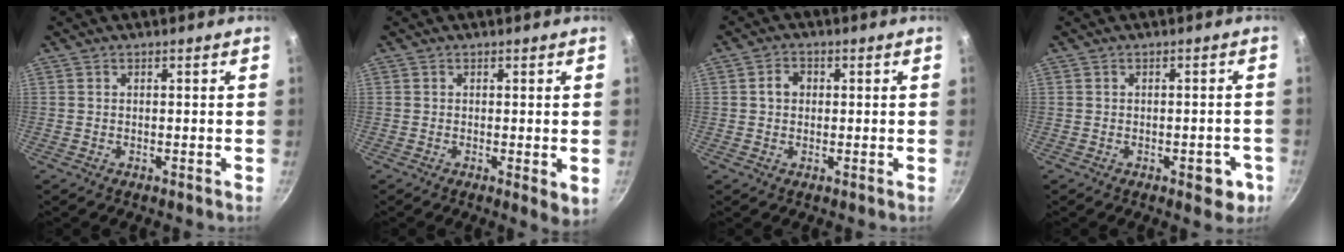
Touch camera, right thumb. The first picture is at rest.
{"total": 3.0, "force": [-0.5, 0.7, 2.9], "torque": [-0.043, -0.011, -0.010]}
{"total": 3.0, "force": [0.3, 2.5, 1.7], "torque": [-0.023, 0.009, 0.003]}
{"total": 4.3, "force": [-2.1, 2.1, 3.2], "torque": [-0.019, 0.014, -0.022]}